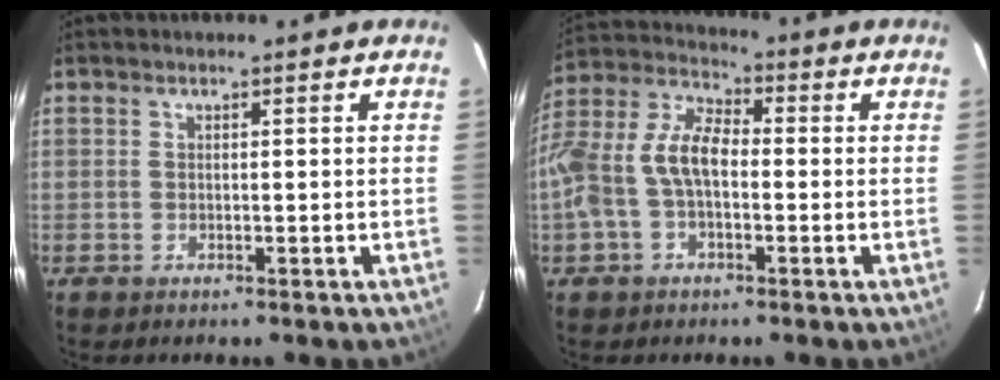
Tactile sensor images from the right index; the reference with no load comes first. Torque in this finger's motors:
{"motor_torque": [0.45, -0.20, 0.49, 0.17]}